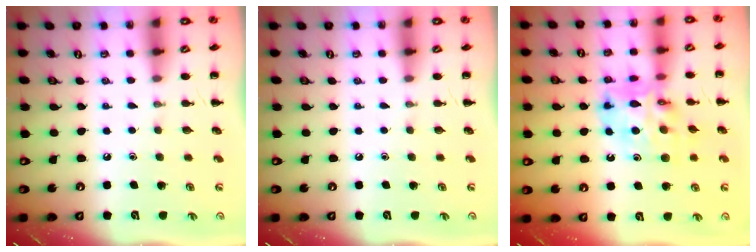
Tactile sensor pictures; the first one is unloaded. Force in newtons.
{"total": 0.0}
{"total": 12.9, "press": 12.5, "slide": 3.6}